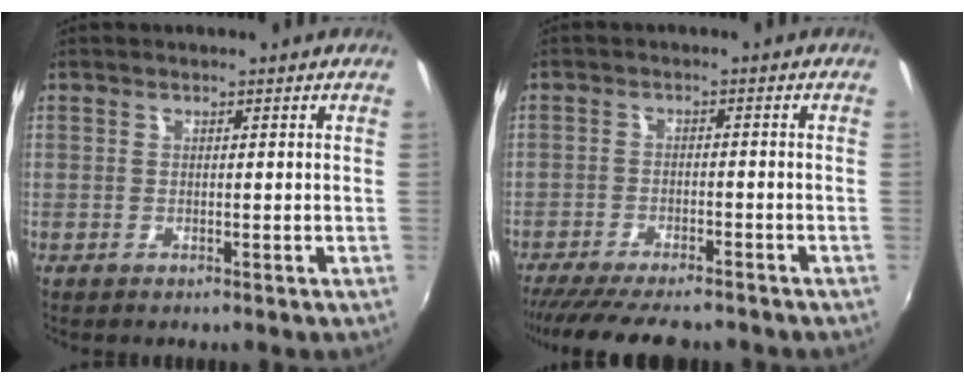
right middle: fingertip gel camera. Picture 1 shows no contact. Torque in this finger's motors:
{"motor_torque": [1.06, -1.08, 0.14, 0.07]}